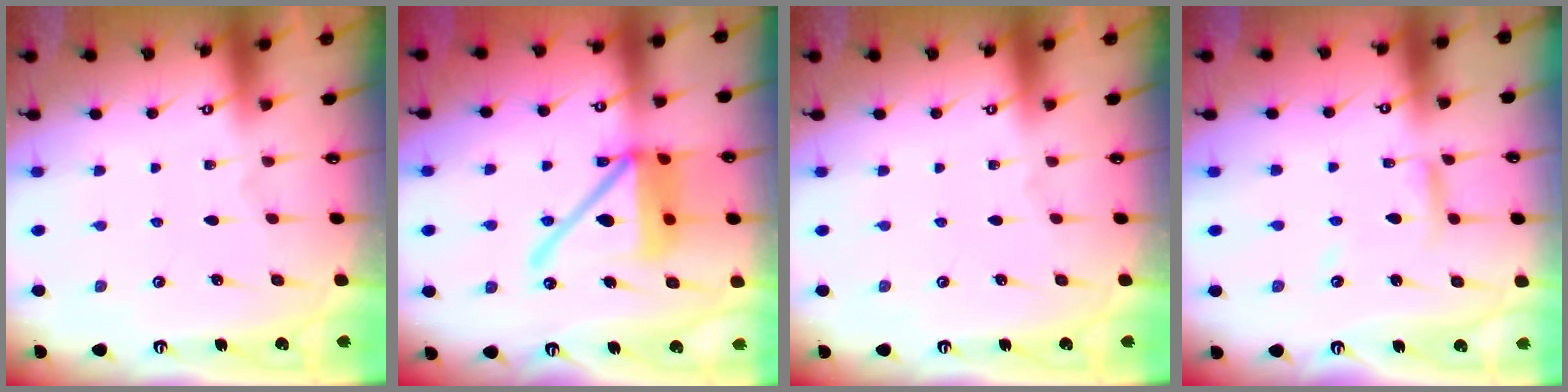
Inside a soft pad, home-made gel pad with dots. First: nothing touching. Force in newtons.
{"total": 17.5, "press": 17.4, "slide": 2.1}
{"total": 0.0}
{"total": 7.5, "press": 7.5, "slide": 0.6}